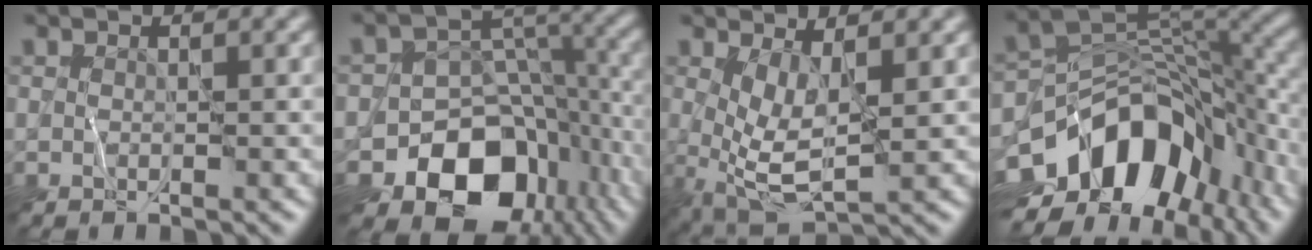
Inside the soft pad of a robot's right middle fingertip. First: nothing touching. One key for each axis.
{"total": 13.8, "fx": -7.1, "fy": 10.1, "fz": 6.2, "tx": -0.107, "ty": 0.003, "tz": -0.110}
{"total": 4.4, "fx": 0.8, "fy": 1.4, "fz": 4.1, "tx": -0.087, "ty": -0.012, "tz": 0.017}
{"total": 13.5, "fx": -5.5, "fy": 8.6, "fz": 8.9, "tx": -0.145, "ty": 0.005, "tz": -0.103}